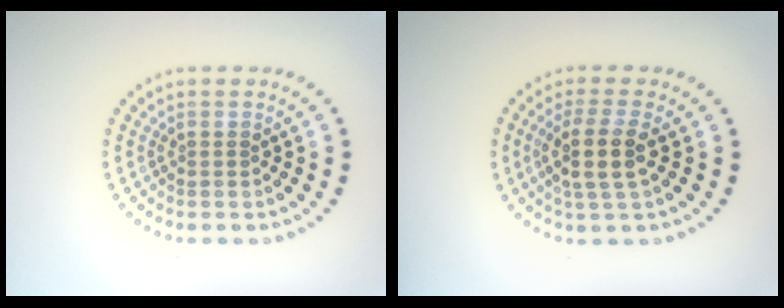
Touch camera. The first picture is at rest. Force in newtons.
{"total": 3.3, "press": 2.9, "slide": 1.7}